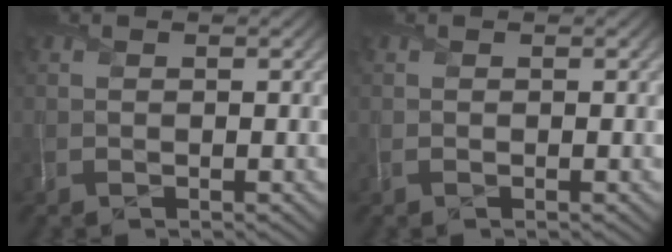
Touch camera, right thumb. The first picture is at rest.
{"total": 0.0}